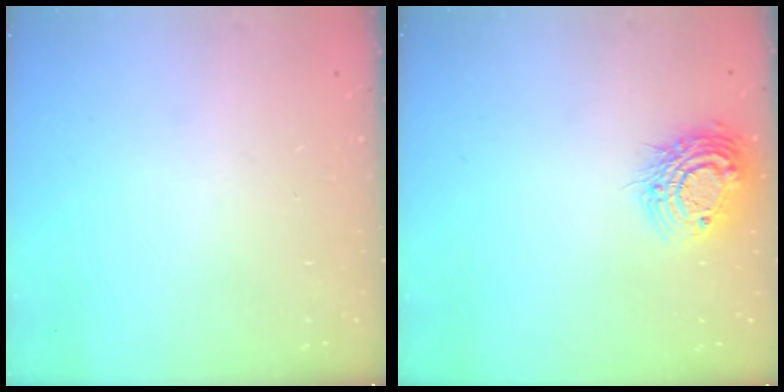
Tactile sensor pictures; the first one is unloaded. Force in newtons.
{"total": 12.7, "press": 12.7, "slide": 0.8}